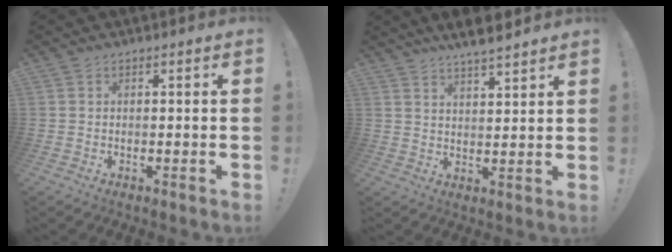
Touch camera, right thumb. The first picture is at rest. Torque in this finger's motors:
{"motor_torque": [-0.55, 2.38, 0.96, 0.99, 0.04]}